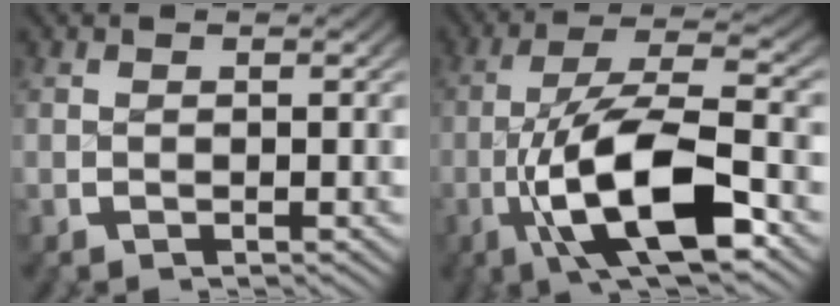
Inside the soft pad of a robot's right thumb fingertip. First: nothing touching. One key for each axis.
{"total": 12.1, "fx": -2.3, "fy": 5.5, "fz": 10.5, "tx": -0.206, "ty": -0.037, "tz": -0.020}